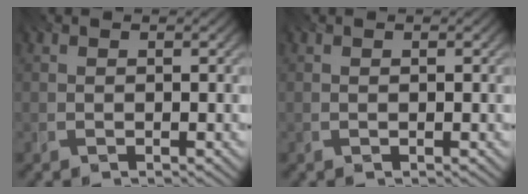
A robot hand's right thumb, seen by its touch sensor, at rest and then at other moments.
{"total": 0.0}